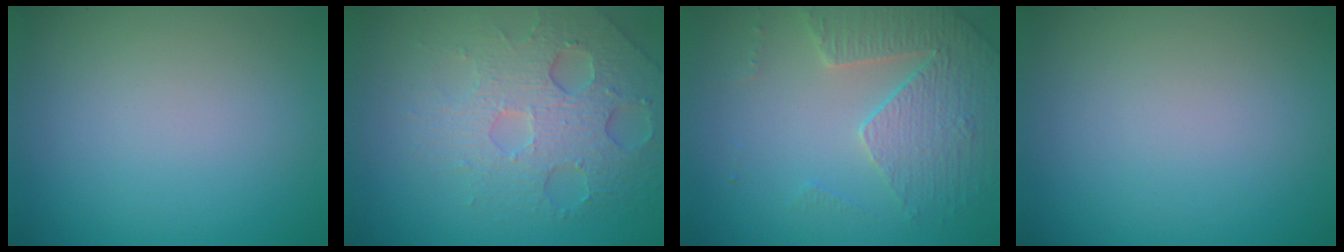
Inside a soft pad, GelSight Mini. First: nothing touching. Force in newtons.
{"total": 5.4, "press": 4.2, "slide": 3.4}
{"total": 3.7, "press": 3.6, "slide": 0.8}
{"total": 0.0}